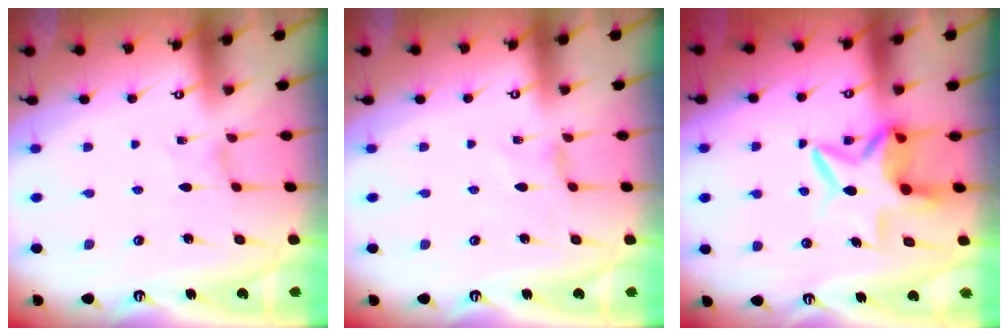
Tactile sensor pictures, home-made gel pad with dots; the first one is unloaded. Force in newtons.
{"total": 0.0}
{"total": 10.0, "press": 10.0, "slide": 1.3}